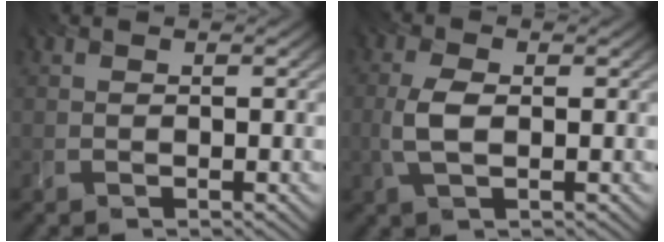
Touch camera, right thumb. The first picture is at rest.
{"total": 3.6, "force": [-0.2, 1.6, 3.3], "torque": [-0.085, 0.002, -0.009]}